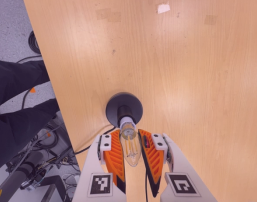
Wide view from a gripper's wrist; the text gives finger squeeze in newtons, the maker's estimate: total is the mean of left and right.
{"total": 19.5, "left": 19.6, "right": 19.4}